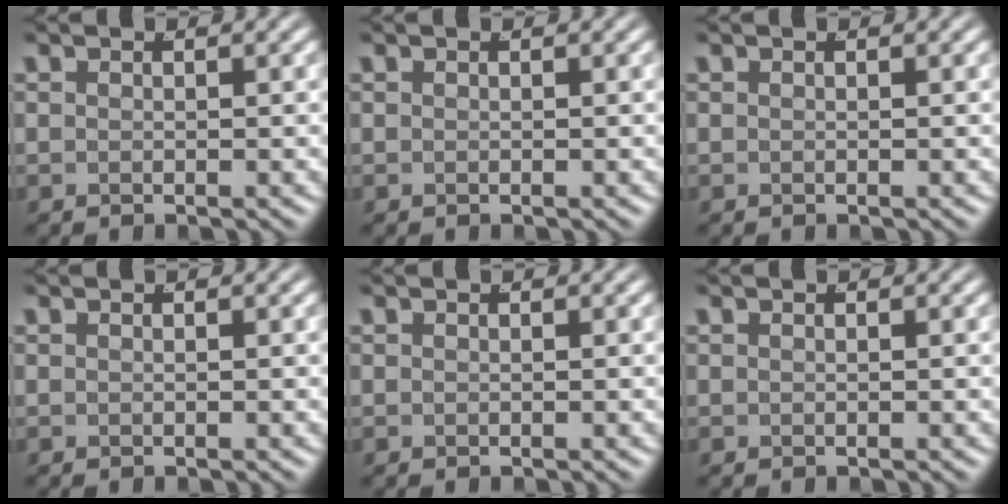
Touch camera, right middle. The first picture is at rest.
{"total": 0.0}
{"total": 0.0}
{"total": 0.0}
{"total": 0.0}
{"total": 0.0}